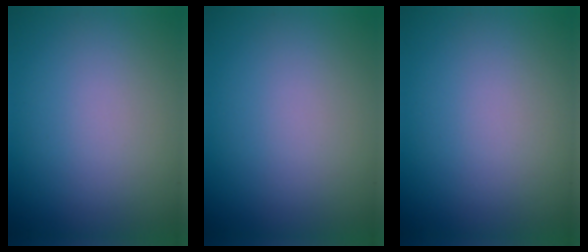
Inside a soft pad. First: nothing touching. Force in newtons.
{"total": 0.0}
{"total": 0.0}